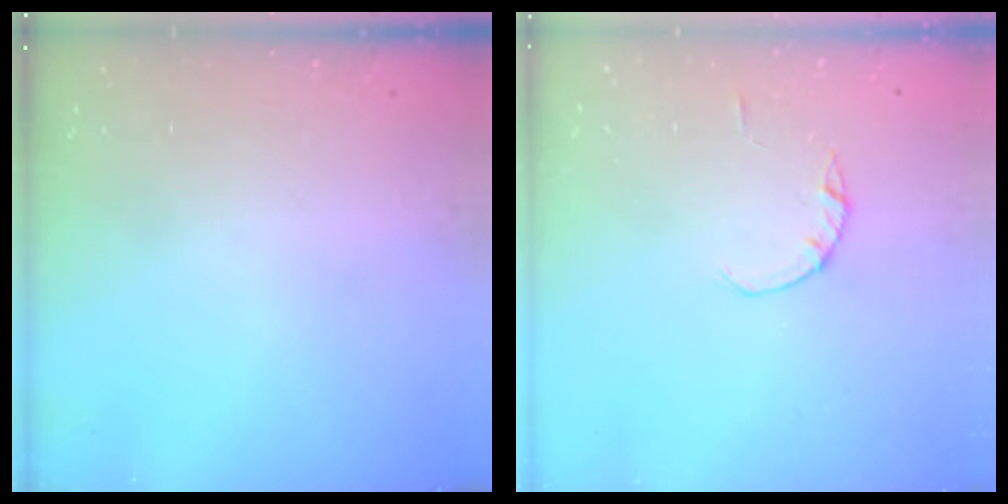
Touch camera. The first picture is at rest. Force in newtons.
{"total": 1.0, "press": 1.0, "slide": 0.2}